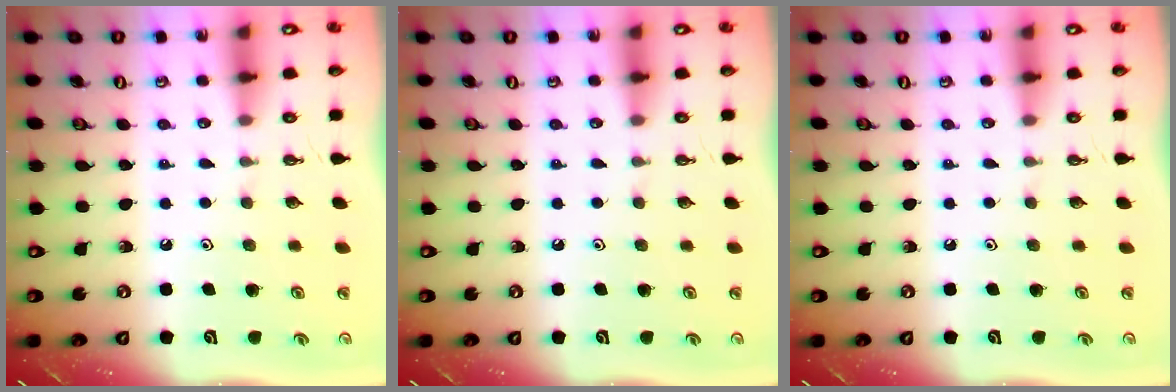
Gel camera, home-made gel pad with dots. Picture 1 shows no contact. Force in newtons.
{"total": 0.0}
{"total": 0.0}